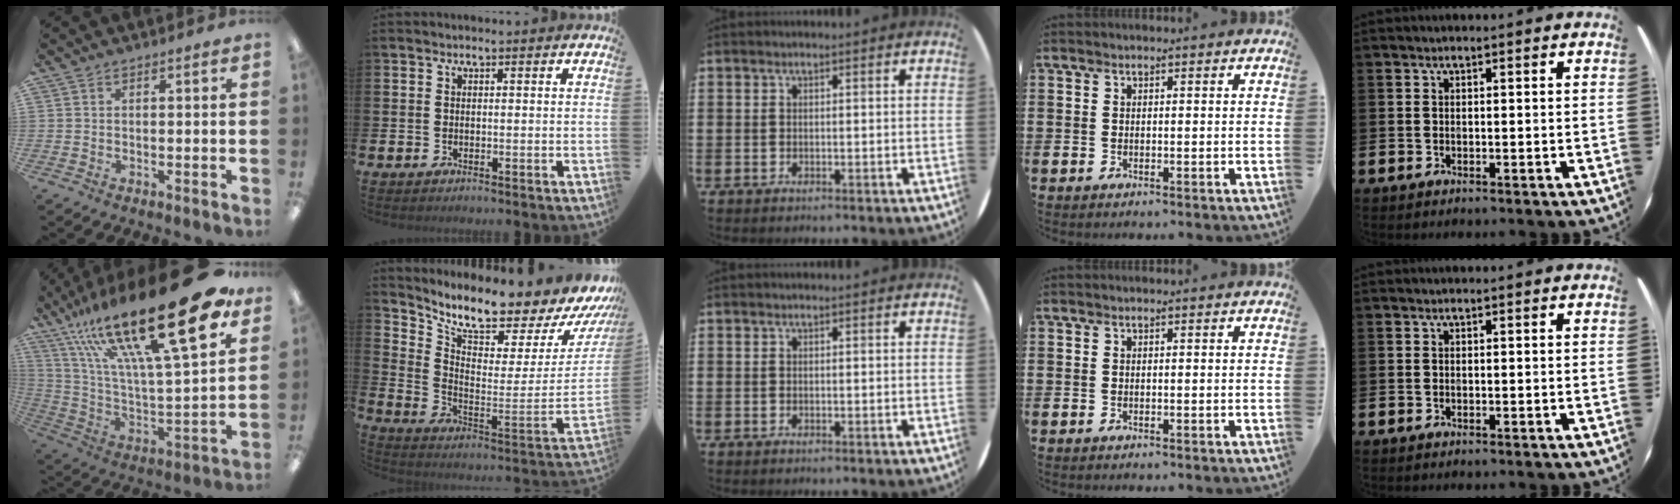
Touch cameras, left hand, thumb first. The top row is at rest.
{"thumb": {"total": 32.6, "force": [18.4, 9.1, 25.4], "torque": [-0.467, -0.108, 0.297]}, "index": {"total": 7.2, "force": [6.8, 0.9, 2.3], "torque": [-0.065, -0.088, 0.105]}}